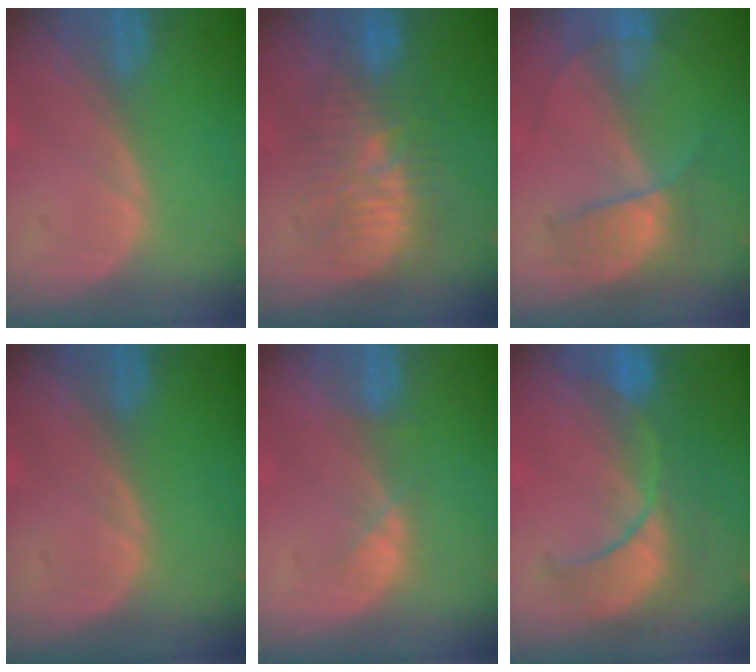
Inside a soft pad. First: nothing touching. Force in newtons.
{"total": 9.3, "press": 9.1, "slide": 1.6}
{"total": 5.8, "press": 5.5, "slide": 2.1}
{"total": 0.0}
{"total": 2.3, "press": 2.2, "slide": 0.7}
{"total": 8.9, "press": 8.5, "slide": 2.6}